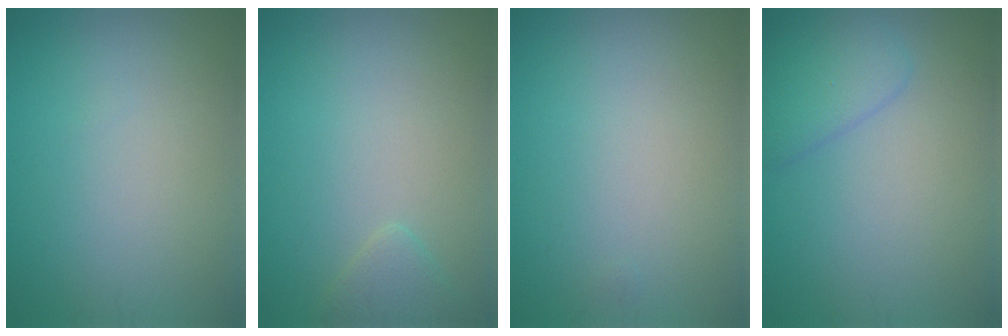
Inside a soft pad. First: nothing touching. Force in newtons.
{"total": 1.4, "press": 1.4, "slide": 0.1}
{"total": 0.0}
{"total": 2.7, "press": 2.6, "slide": 0.2}